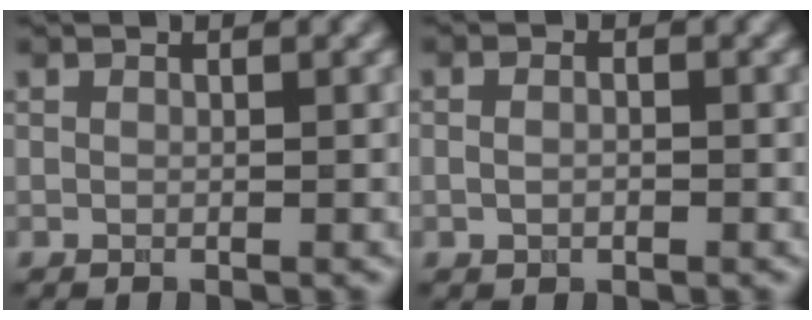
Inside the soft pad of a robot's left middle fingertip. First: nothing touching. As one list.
[{"total": 1.3, "force": [-0.2, 0.8, 0.9], "torque": [-0.014, -0.003, -0.005]}]